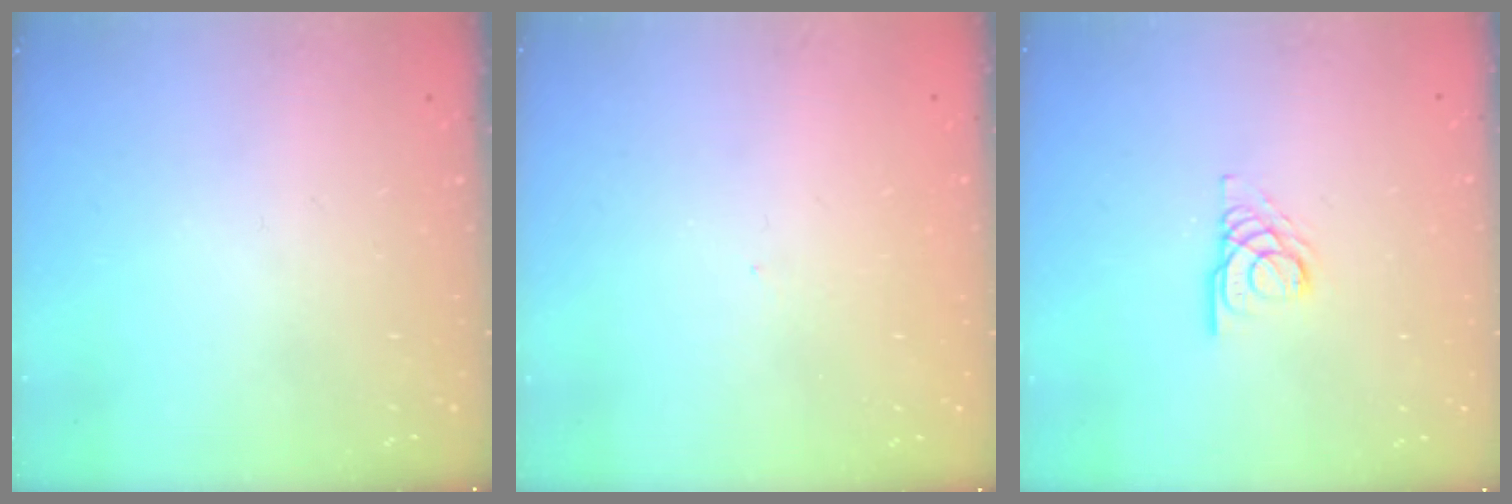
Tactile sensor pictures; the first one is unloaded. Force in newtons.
{"total": 2.0, "press": 2.0, "slide": 0.3}
{"total": 5.0, "press": 5.0, "slide": 0.4}